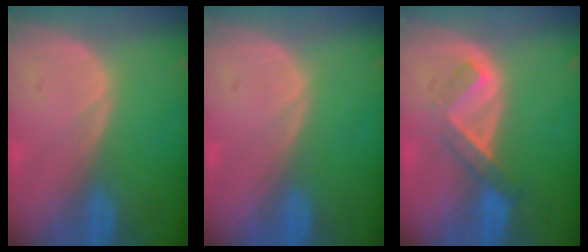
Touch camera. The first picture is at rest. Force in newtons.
{"total": 0.0}
{"total": 5.1, "press": 4.3, "slide": 2.7}